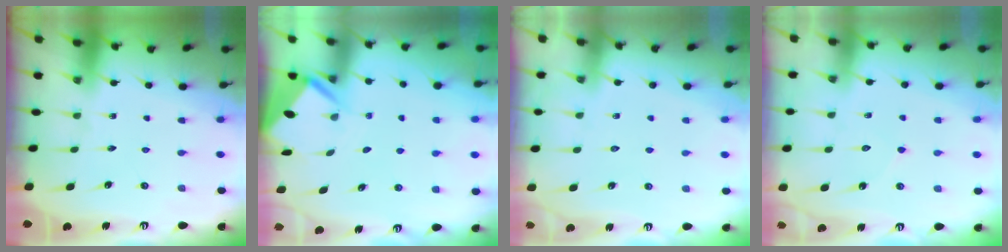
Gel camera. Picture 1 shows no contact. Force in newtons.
{"total": 3.5, "press": 3.5, "slide": 0.4}
{"total": 4.0, "press": 3.9, "slide": 0.5}
{"total": 4.6, "press": 4.6, "slide": 0.3}